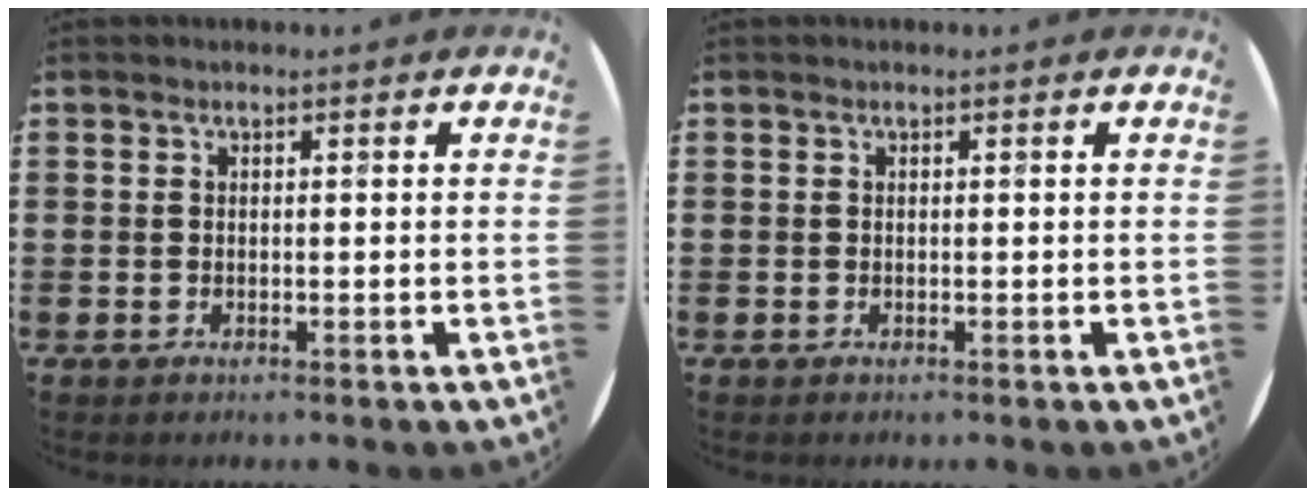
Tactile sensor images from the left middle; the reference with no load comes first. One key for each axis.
{"total": 0.0}